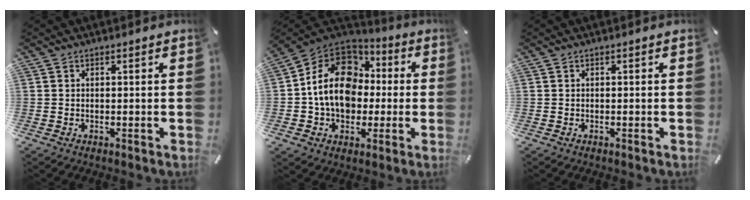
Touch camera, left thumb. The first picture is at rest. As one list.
[{"total": 16.1, "force": [-0.1, 13.4, 9.0], "torque": [-0.185, 0.016, 0.000]}, {"total": 0.0}]